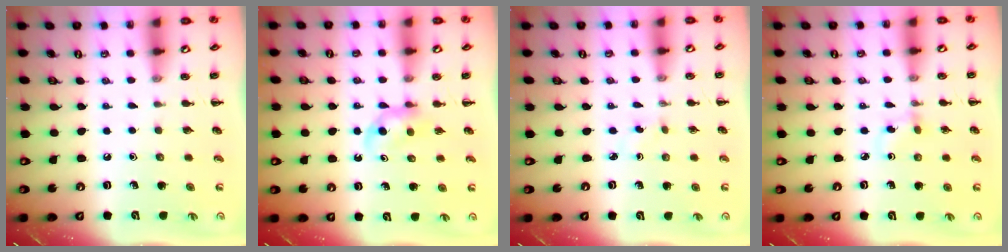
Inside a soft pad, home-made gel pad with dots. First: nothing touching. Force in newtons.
{"total": 3.5, "press": 3.1, "slide": 1.6}
{"total": 1.3, "press": 1.1, "slide": 0.7}
{"total": 2.8, "press": 2.5, "slide": 1.2}